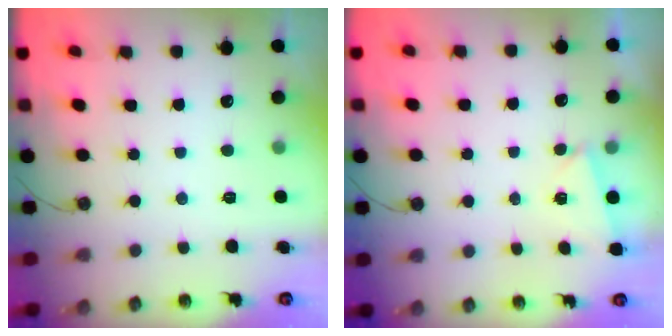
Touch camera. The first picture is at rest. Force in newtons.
{"total": 2.7, "press": 1.7, "slide": 2.1}